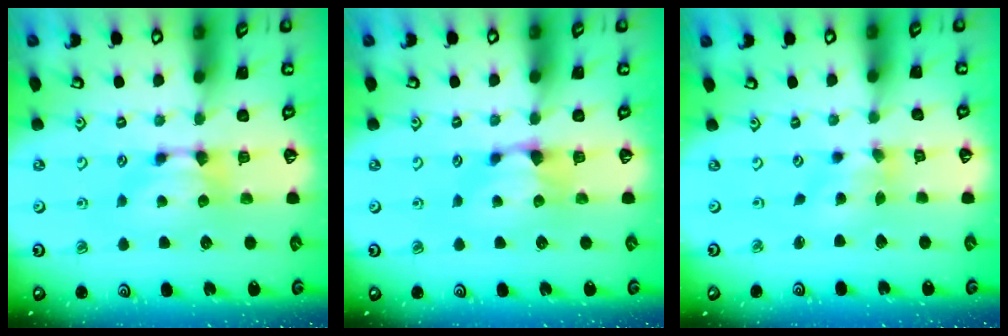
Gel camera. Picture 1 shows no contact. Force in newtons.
{"total": 1.4, "press": 0.9, "slide": 1.0}
{"total": 1.5, "press": 0.7, "slide": 1.3}